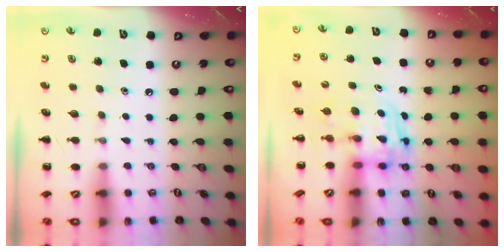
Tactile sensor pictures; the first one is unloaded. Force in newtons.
{"total": 2.7, "press": 2.7, "slide": 0.2}